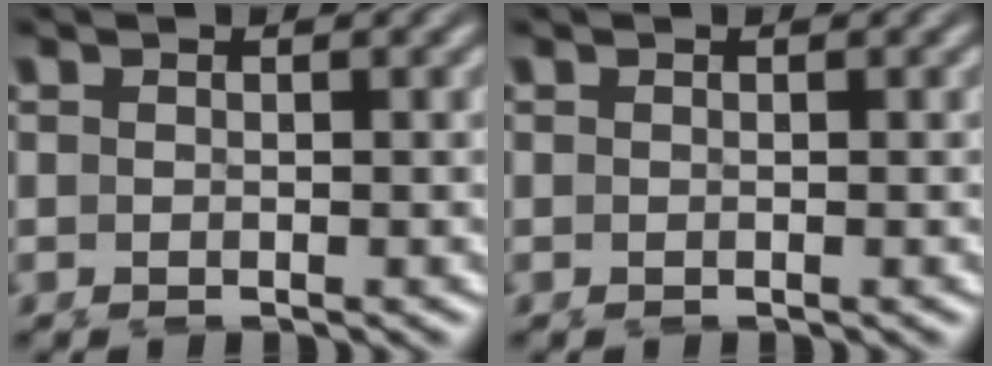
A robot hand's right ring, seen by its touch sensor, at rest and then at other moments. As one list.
[{"total": 0.0}]